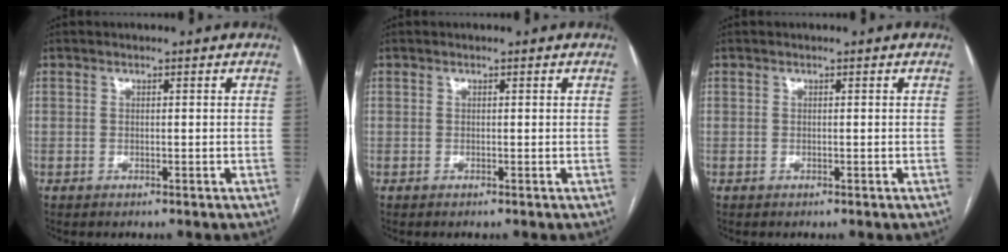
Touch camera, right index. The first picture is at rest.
{"total": 0.0}
{"total": 0.0}